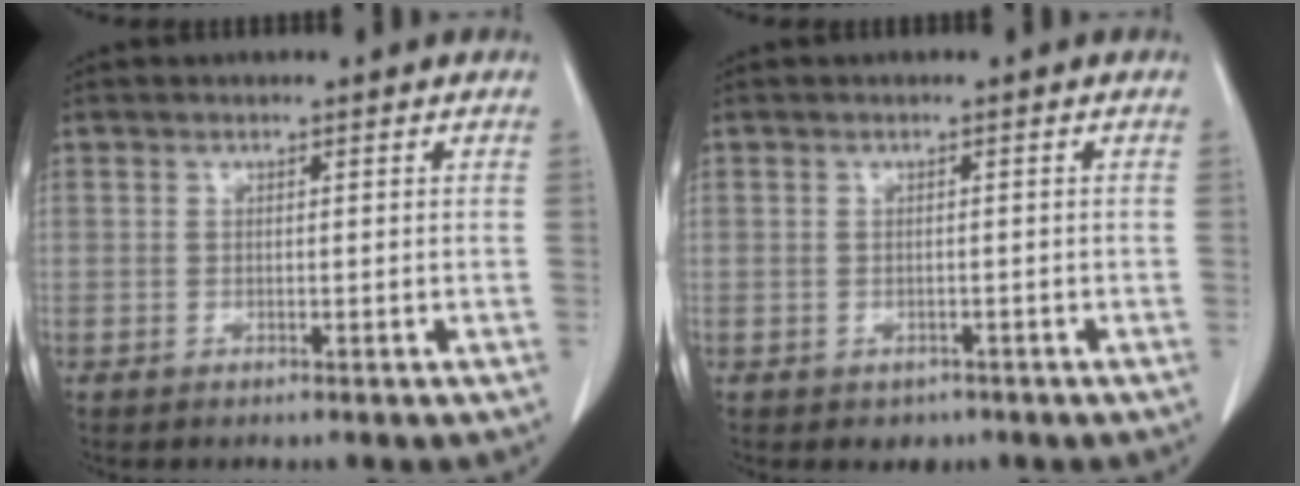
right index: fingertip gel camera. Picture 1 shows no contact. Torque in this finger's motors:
{"motor_torque": [-0.03, -0.01, -0.11, -0.02]}